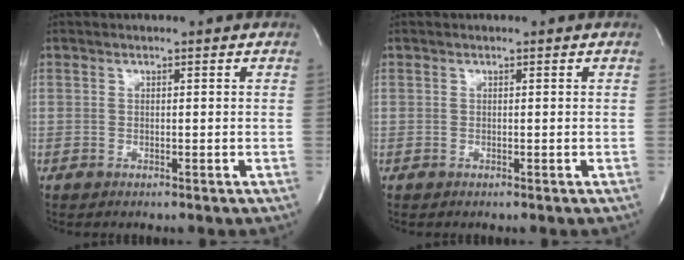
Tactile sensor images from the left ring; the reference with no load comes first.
{"total": 0.0}